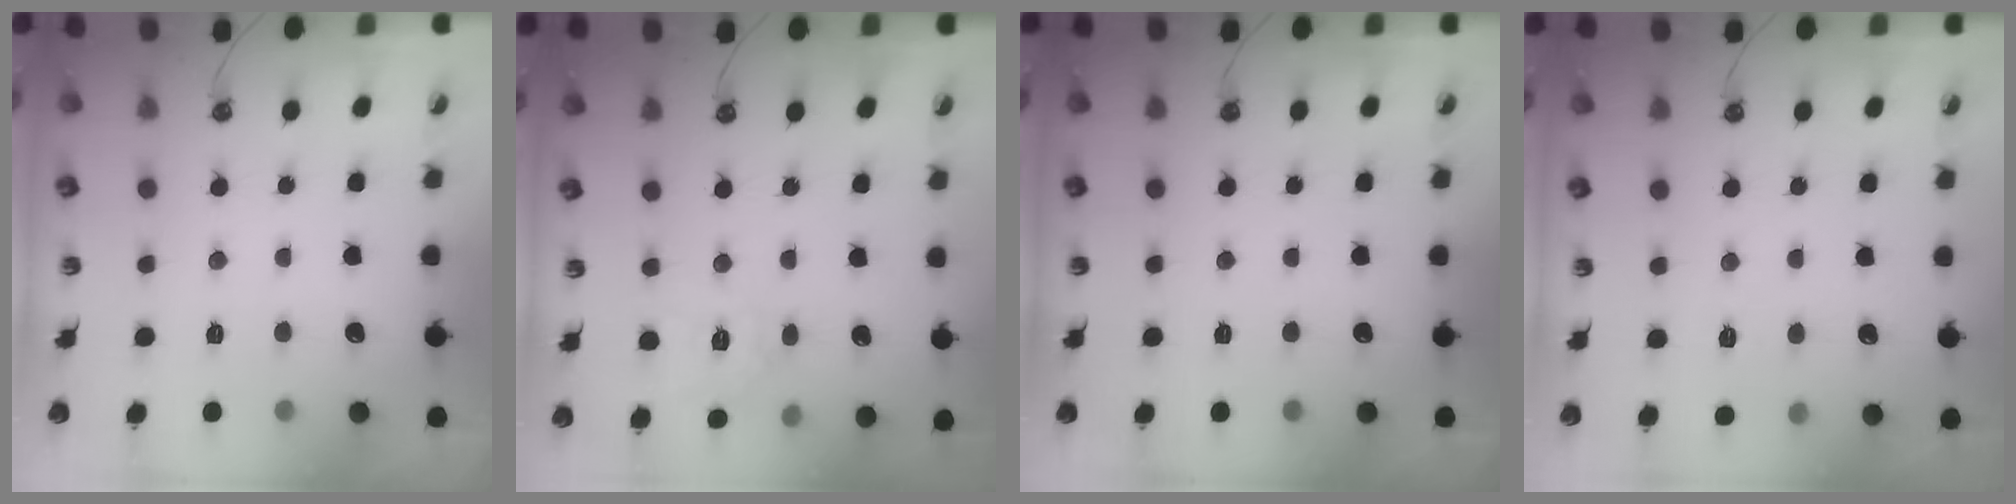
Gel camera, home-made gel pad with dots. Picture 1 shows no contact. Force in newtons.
{"total": 9.8, "press": 9.7, "slide": 0.9}
{"total": 0.0}
{"total": 2.7, "press": 2.7, "slide": 0.4}